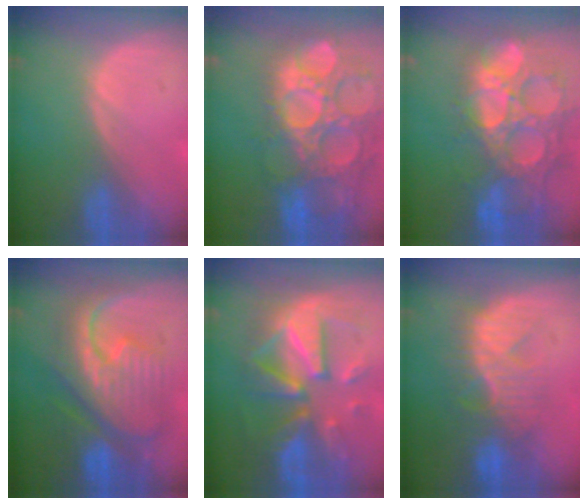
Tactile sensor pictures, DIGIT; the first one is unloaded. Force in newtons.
{"total": 15.6, "press": 12.9, "slide": 8.8}
{"total": 15.1, "press": 12.5, "slide": 8.5}
{"total": 12.2, "press": 12.1, "slide": 1.4}
{"total": 12.3, "press": 12.3, "slide": 1.2}
{"total": 8.8, "press": 8.5, "slide": 2.2}